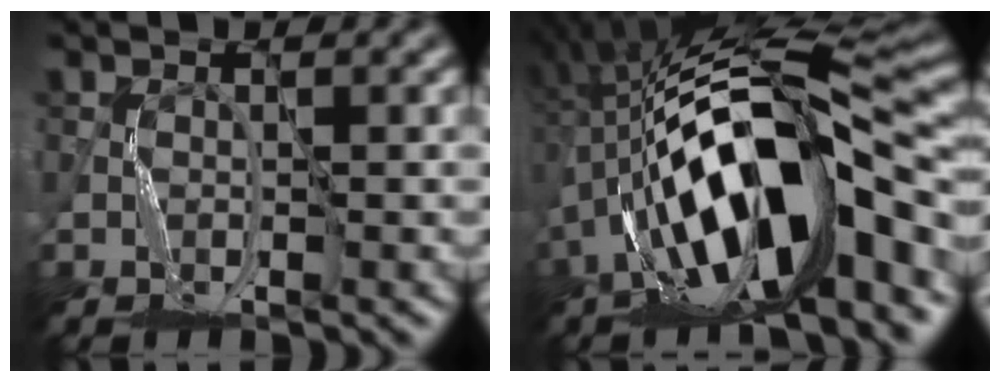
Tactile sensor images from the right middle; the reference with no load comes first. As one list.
[{"total": 15.1, "force": [-3.5, 5.6, 13.6], "torque": [-0.217, 0.026, -0.065]}]